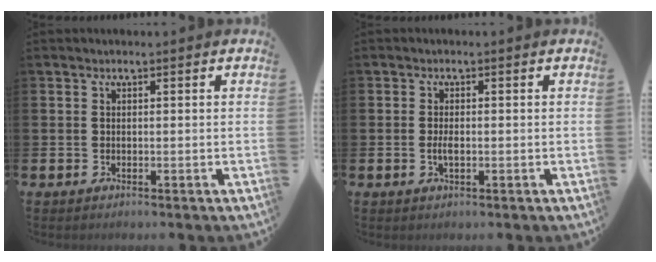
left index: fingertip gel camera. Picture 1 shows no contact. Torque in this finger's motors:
{"motor_torque": [0.11, -0.05, 0.05, 0.06]}